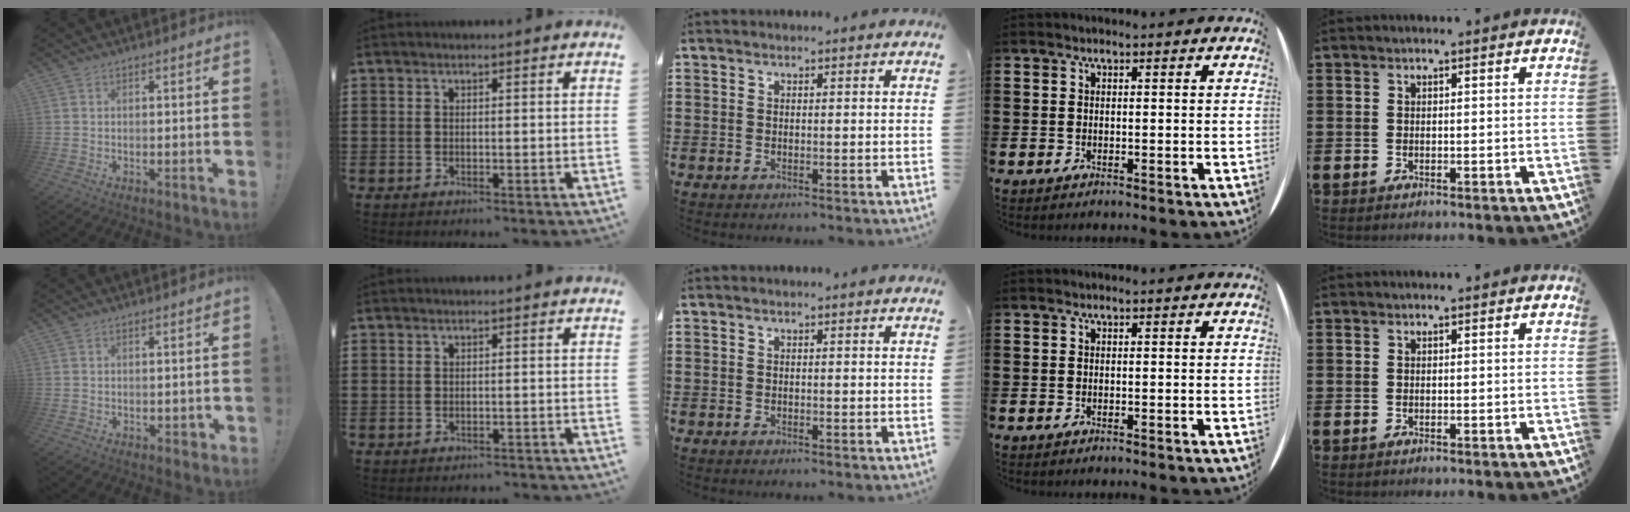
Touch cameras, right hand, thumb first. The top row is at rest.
{"thumb": {"total": 1.9, "force": [0.2, 1.5, 1.1], "torque": [-0.006, 0.001, 0.002]}, "index": {"total": 0.8, "force": [-0.7, -0.2, -0.1], "torque": [0.003, -0.001, -0.016]}}